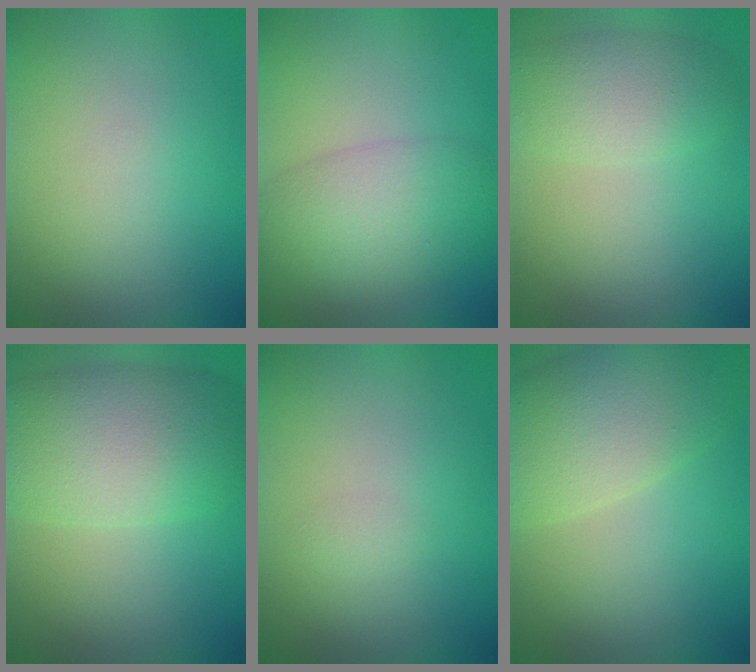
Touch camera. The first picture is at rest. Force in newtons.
{"total": 6.5, "press": 6.5, "slide": 0.2}
{"total": 3.8, "press": 3.8, "slide": 0.2}
{"total": 8.6, "press": 8.6, "slide": 0.6}
{"total": 0.6, "press": 0.6, "slide": 0.1}
{"total": 7.9, "press": 7.8, "slide": 0.8}